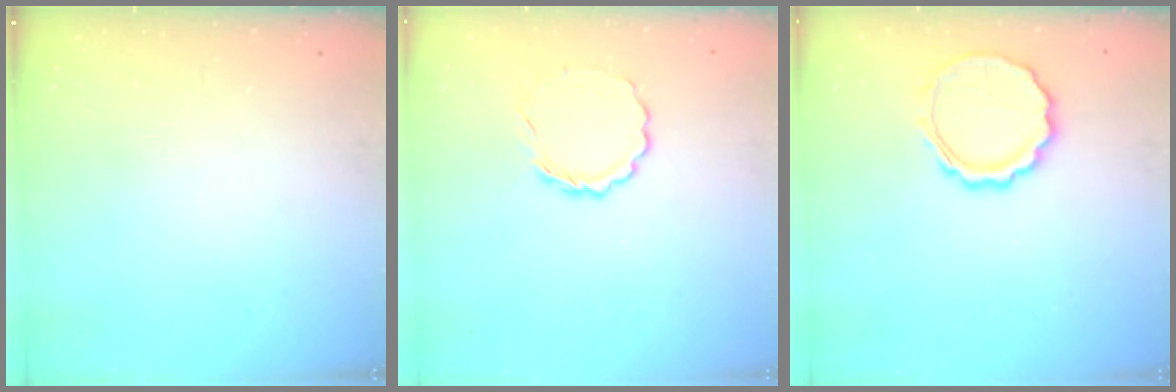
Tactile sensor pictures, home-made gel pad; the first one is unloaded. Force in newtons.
{"total": 4.5, "press": 4.2, "slide": 1.4}
{"total": 7.8, "press": 7.7, "slide": 1.4}